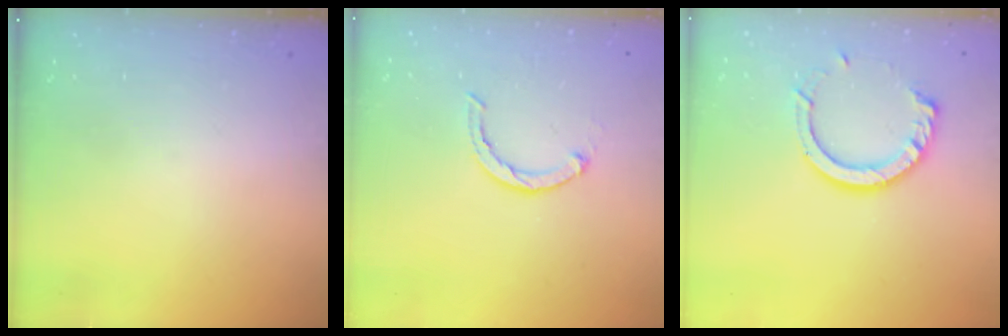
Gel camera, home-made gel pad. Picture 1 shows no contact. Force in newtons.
{"total": 3.1, "press": 3.0, "slide": 0.5}
{"total": 11.2, "press": 11.2, "slide": 1.0}